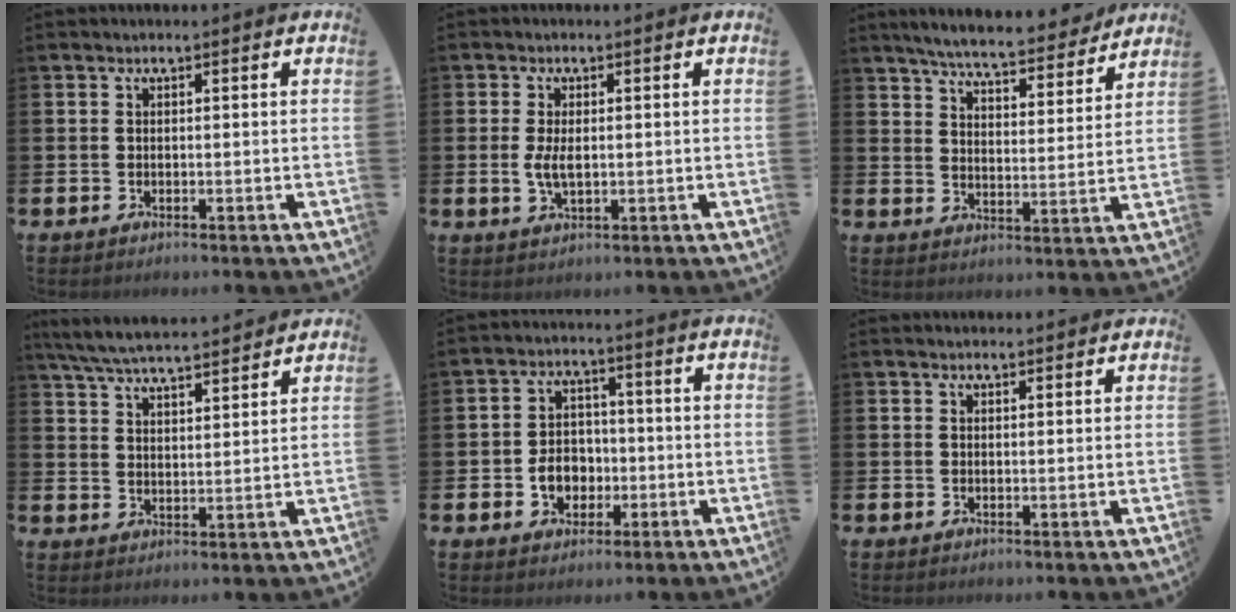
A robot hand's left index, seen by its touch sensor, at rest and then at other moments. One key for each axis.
{"total": 3.1, "fx": 0.1, "fy": 1.4, "fz": 2.7, "tx": -0.046, "ty": 0.002, "tz": -0.002}
{"total": 6.8, "fx": 6.4, "fy": 0.7, "fz": 1.9, "tx": -0.057, "ty": -0.041, "tz": 0.110}
{"total": 6.5, "fx": 6.3, "fy": 0.5, "fz": 1.6, "tx": -0.056, "ty": -0.031, "tz": 0.113}
{"total": 5.0, "fx": -1.2, "fy": 4.2, "fz": 2.5, "tx": -0.032, "ty": 0.000, "tz": -0.030}
{"total": 1.0, "fx": 1.0, "fy": 0.3, "fz": 0.1, "tx": 0.009, "ty": -0.002, "tz": 0.016}